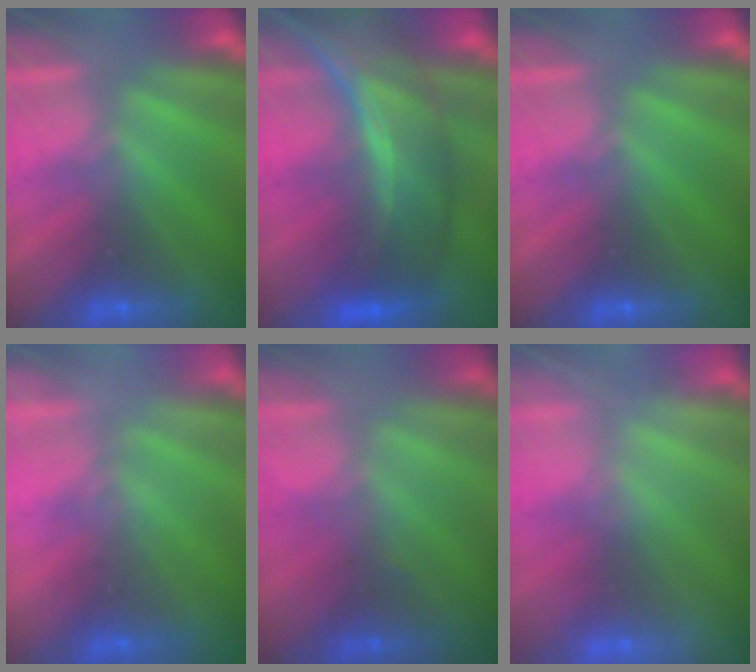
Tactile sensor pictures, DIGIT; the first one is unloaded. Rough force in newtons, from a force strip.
{"total": 7.5}
{"total": 0.0}
{"total": 2.1}
{"total": 1.1}
{"total": 2.5}